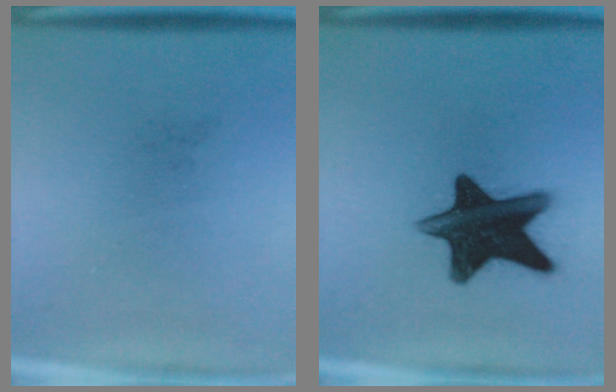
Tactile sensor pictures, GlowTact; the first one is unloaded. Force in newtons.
{"total": 15.0}